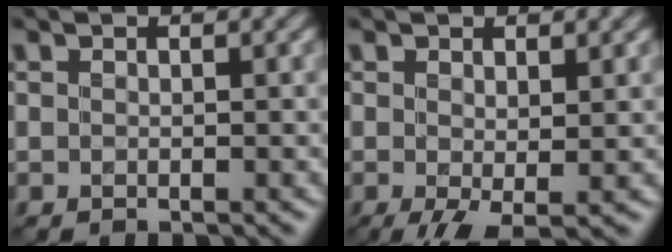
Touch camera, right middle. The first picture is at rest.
{"total": 2.7, "force": [-0.5, 1.0, 2.4], "torque": [-0.053, -0.010, -0.009]}